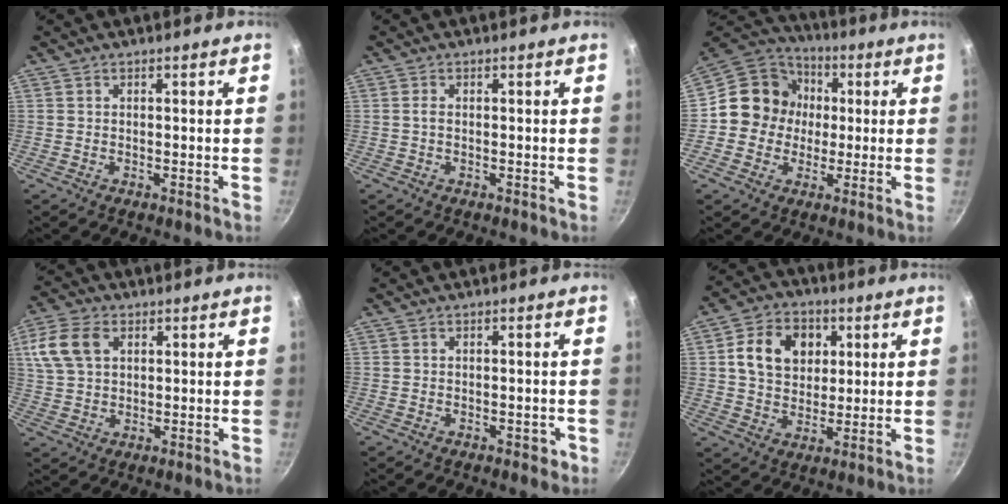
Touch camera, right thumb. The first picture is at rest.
{"total": 0.9, "force": [0.0, 0.5, 0.8], "torque": [-0.016, 0.002, -0.002]}
{"total": 13.0, "force": [0.5, 12.0, 4.9], "torque": [-0.042, 0.027, -0.011]}
{"total": 9.8, "force": [3.4, 6.6, 6.4], "torque": [-0.124, 0.004, 0.062]}
{"total": 1.7, "force": [-0.6, 1.2, 1.1], "torque": [0.003, 0.013, -0.002]}
{"total": 12.0, "force": [3.2, 9.4, 6.8], "torque": [-0.090, 0.003, 0.047]}